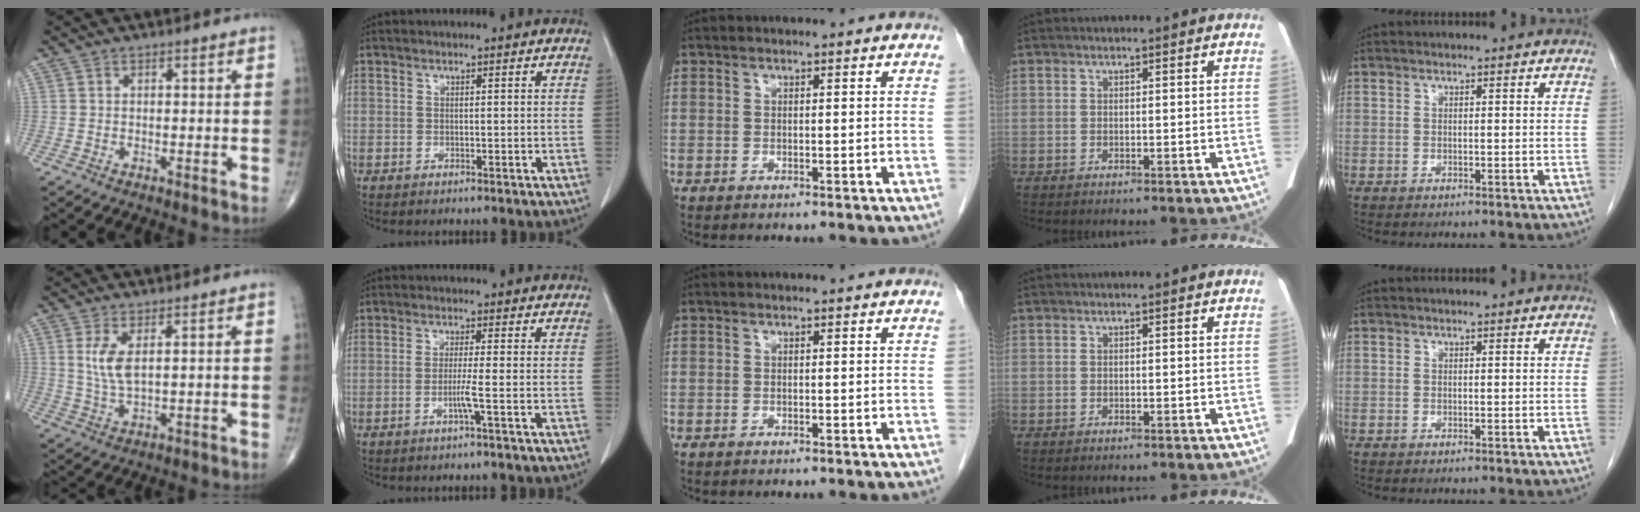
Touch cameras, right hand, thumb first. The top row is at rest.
{"thumb": {"total": 5.3, "force": [1.6, 2.0, 4.6], "torque": [-0.100, -0.013, 0.039]}, "index": {"total": 2.4, "force": [-0.8, -0.8, 2.2], "torque": [-0.040, -0.002, -0.016]}}